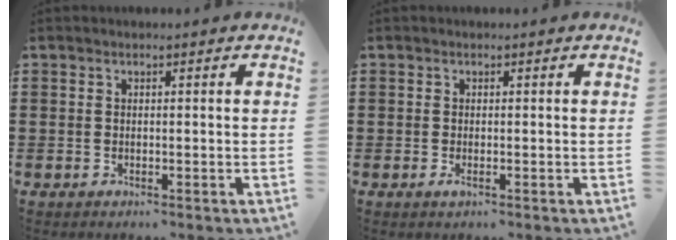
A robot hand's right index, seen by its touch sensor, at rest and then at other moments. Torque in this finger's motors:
{"motor_torque": [-0.02, 0.58, 0.03, 0.05]}